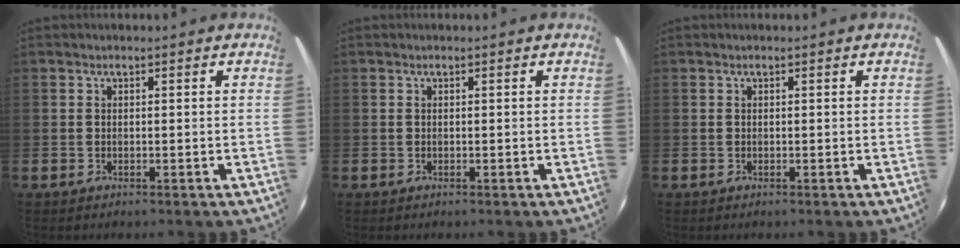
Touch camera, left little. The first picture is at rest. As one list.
[{"total": 0.0}, {"total": 0.0}]